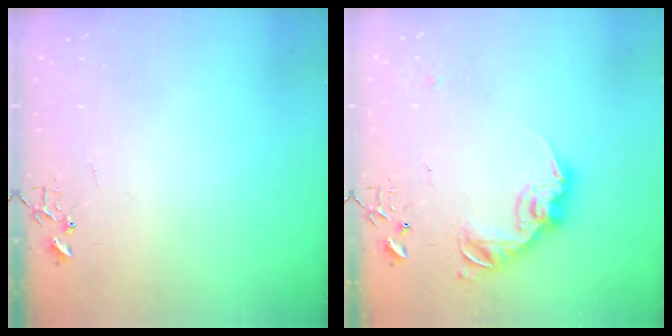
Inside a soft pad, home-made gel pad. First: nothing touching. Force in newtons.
{"total": 14.6, "press": 14.6, "slide": 0.7}